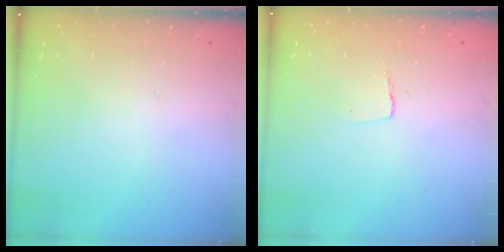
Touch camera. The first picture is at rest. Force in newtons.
{"total": 4.1, "press": 4.1, "slide": 0.2}